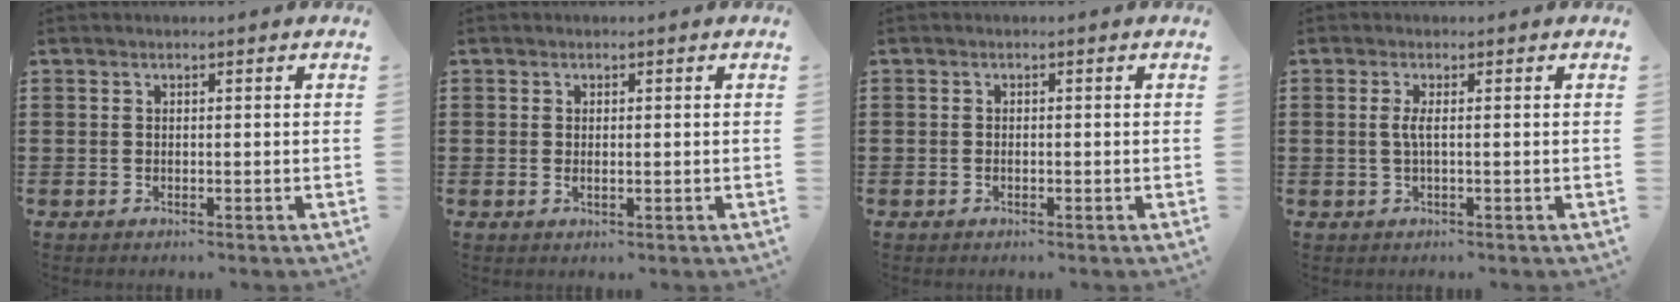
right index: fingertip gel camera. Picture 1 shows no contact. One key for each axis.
{"total": 0.9, "fx": 0.1, "fy": 0.3, "fz": 0.8, "tx": -0.016, "ty": 0.002, "tz": 0.000}
{"total": 0.6, "fx": -0.3, "fy": 0.3, "fz": 0.4, "tx": -0.010, "ty": -0.001, "tz": -0.005}
{"total": 2.4, "fx": 0.0, "fy": 0.0, "fz": 2.4, "tx": -0.054, "ty": -0.008, "tz": -0.004}